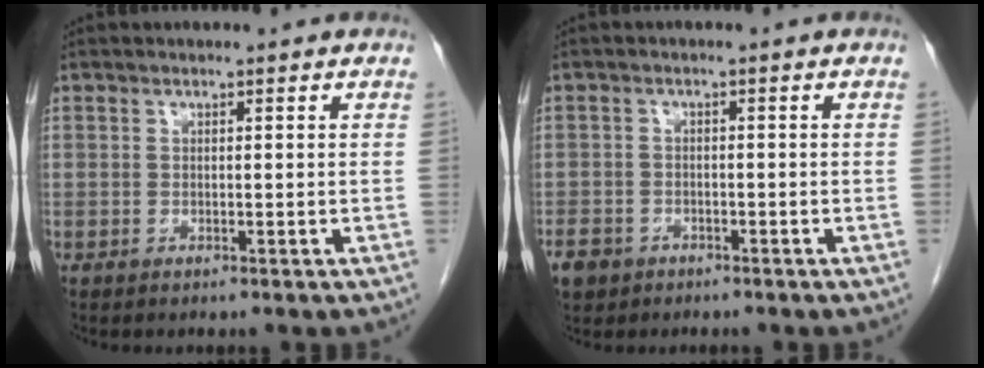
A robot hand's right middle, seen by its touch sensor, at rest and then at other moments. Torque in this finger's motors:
{"motor_torque": [0.61, -0.69, 0.26, 0.05]}